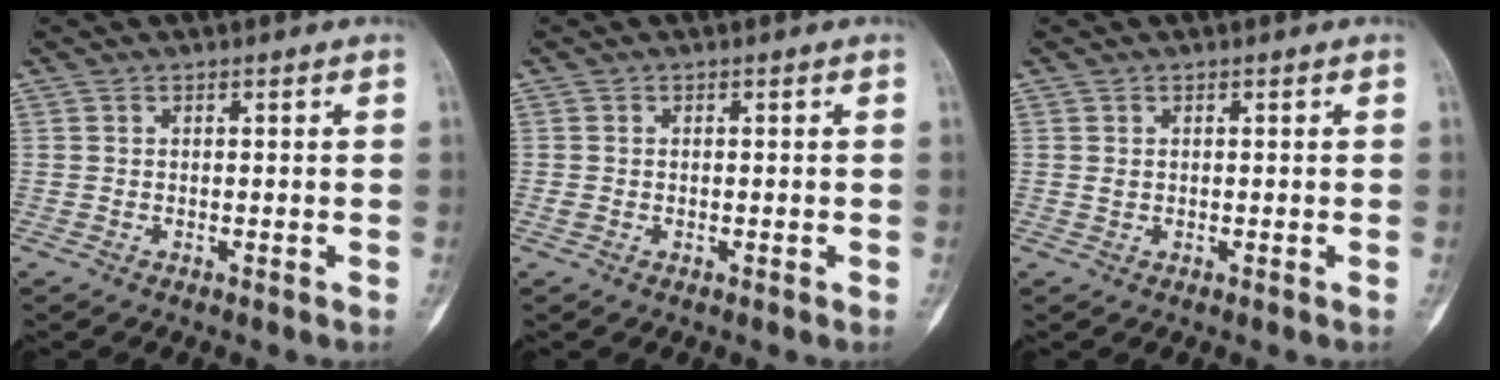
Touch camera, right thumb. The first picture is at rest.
{"total": 0.5, "force": [-0.1, 0.5, 0.2], "torque": [-0.010, 0.001, 0.000]}
{"total": 1.5, "force": [0.4, 0.5, -1.4], "torque": [0.018, 0.004, 0.009]}